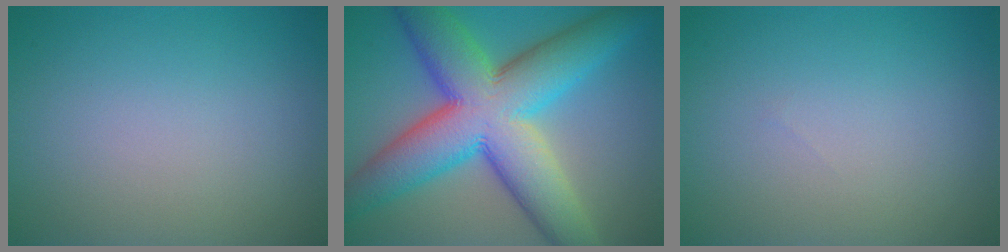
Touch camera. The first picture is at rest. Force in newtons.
{"total": 13.4, "press": 13.4, "slide": 0.3}
{"total": 0.0}